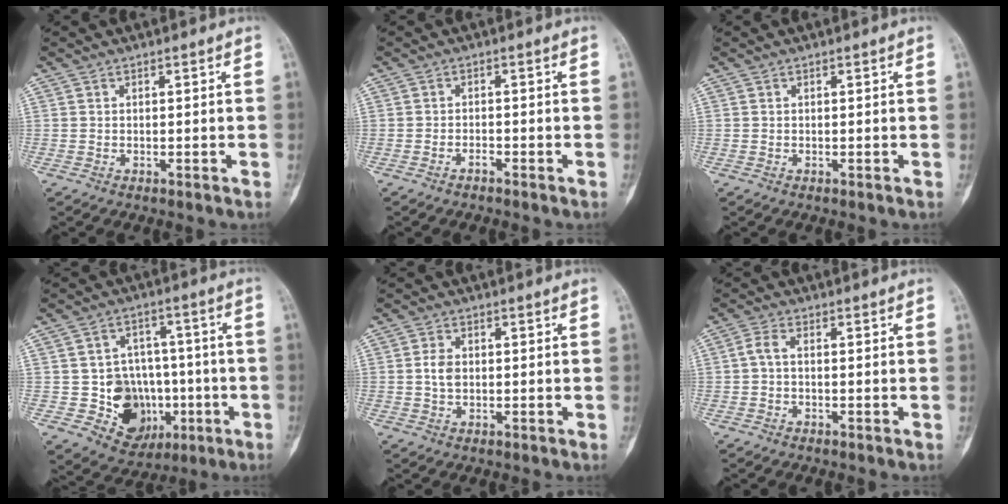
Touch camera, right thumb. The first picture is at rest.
{"total": 1.1, "force": [-1.0, 0.4, 0.5], "torque": [-0.010, 0.008, -0.018]}
{"total": 0.0}
{"total": 12.8, "force": [-2.7, 11.2, 5.8], "torque": [-0.024, 0.028, -0.028]}
{"total": 3.0, "force": [0.1, 2.0, 2.2], "torque": [-0.041, 0.003, 0.002]}
{"total": 2.4, "force": [-0.3, 1.2, 2.1], "torque": [-0.046, 0.004, -0.010]}